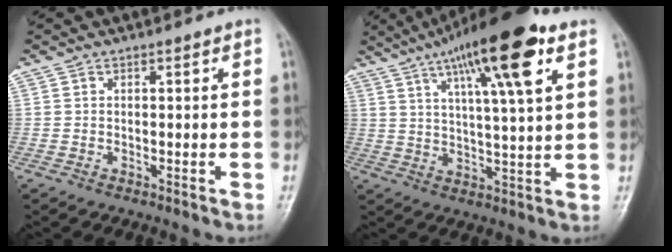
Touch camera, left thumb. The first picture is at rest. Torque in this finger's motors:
{"motor_torque": [0.84, 0.73, 1.68, -1.09, 0.38]}